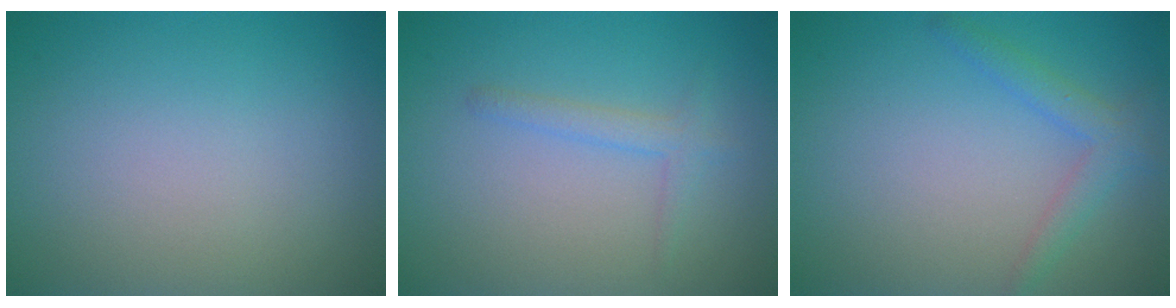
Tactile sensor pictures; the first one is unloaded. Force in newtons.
{"total": 1.6, "press": 1.6, "slide": 0.1}
{"total": 2.2, "press": 2.2, "slide": 0.0}